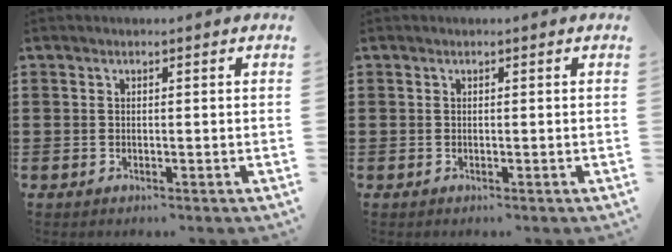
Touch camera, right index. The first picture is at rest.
{"total": 0.0}